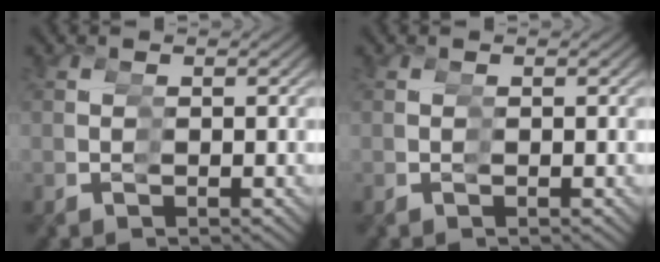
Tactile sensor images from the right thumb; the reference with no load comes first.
{"total": 0.0}